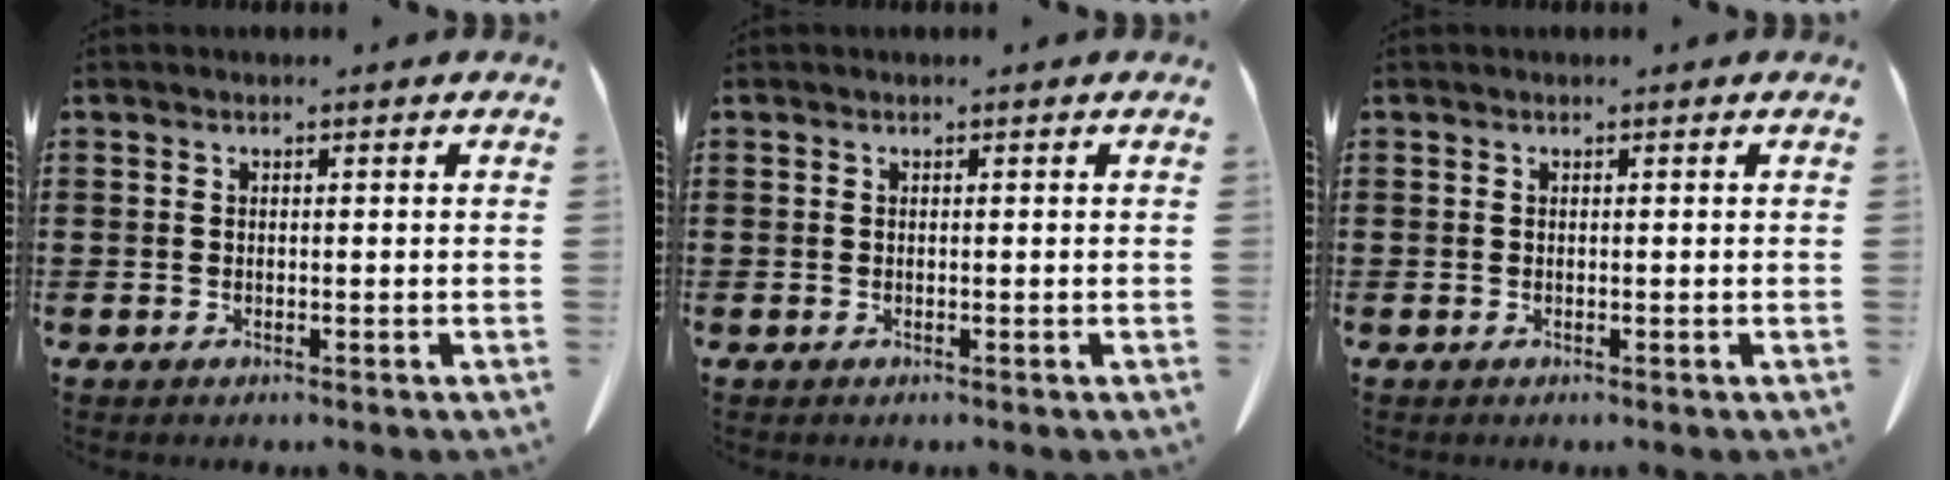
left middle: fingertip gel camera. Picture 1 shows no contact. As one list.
[{"total": 0.0}, {"total": 0.0}]